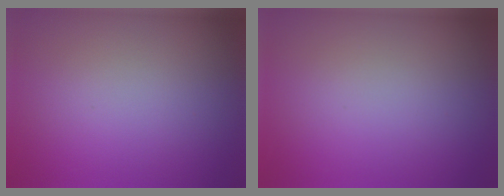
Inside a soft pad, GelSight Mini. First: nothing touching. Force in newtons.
{"total": 0.0}